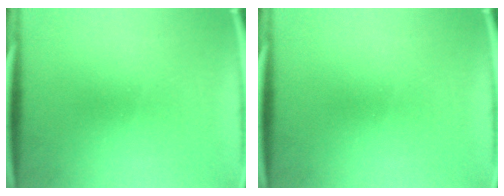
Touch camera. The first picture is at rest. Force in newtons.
{"total": 0.0}